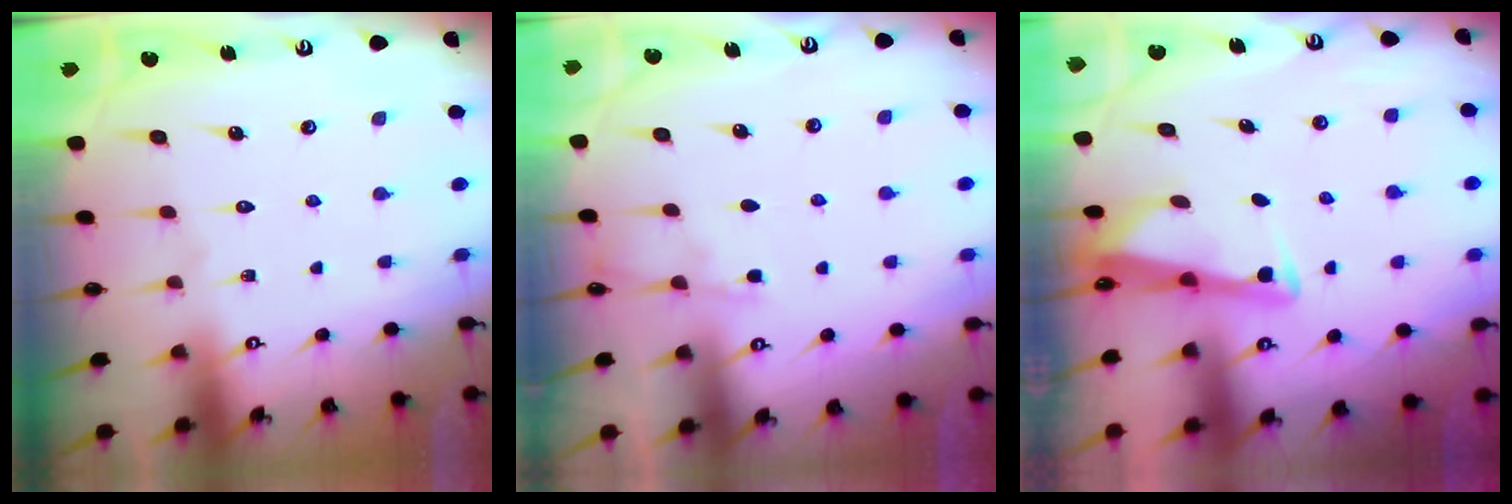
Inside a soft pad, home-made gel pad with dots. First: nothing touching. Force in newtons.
{"total": 2.5, "press": 2.5, "slide": 0.4}
{"total": 2.9, "press": 2.9, "slide": 0.4}